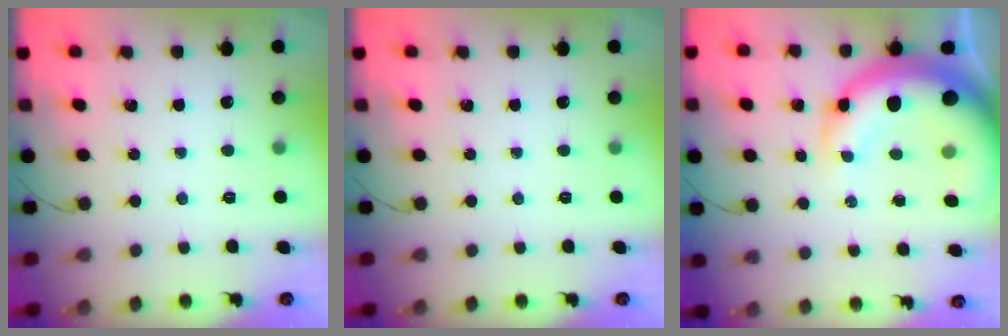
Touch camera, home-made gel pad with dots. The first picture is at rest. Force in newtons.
{"total": 0.0}
{"total": 14.5, "press": 14.0, "slide": 3.7}